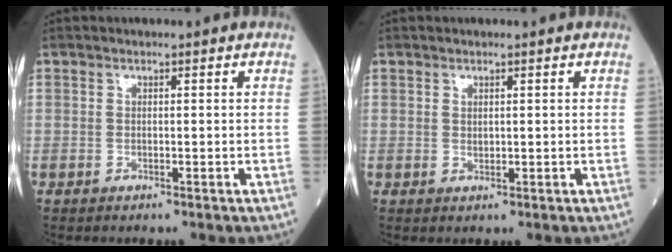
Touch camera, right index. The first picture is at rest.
{"total": 0.7, "force": [0.3, 0.4, 0.5], "torque": [-0.008, -0.004, 0.007]}